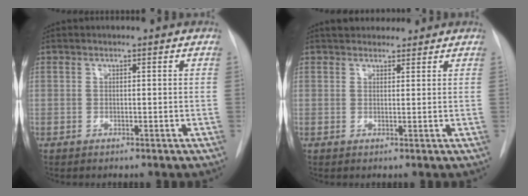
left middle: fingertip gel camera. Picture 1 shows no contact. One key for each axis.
{"total": 5.4, "fx": 4.8, "fy": 1.9, "fz": 1.6, "tx": -0.010, "ty": 0.023, "tz": 0.070}